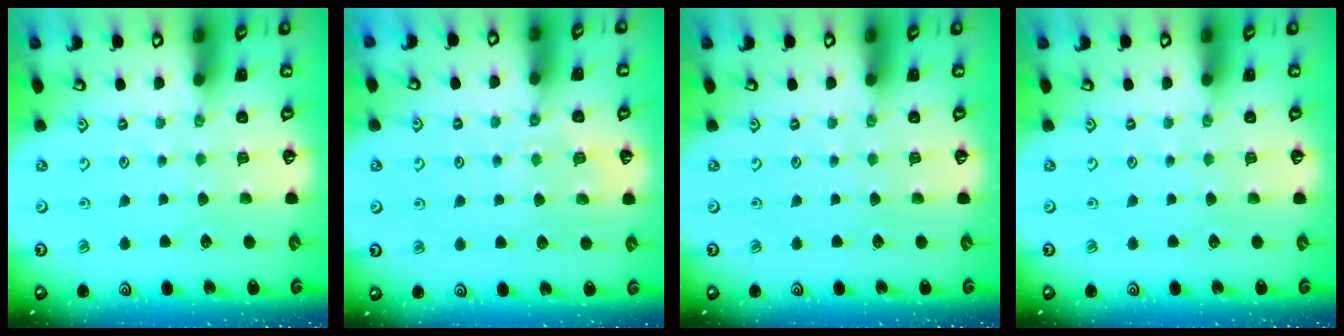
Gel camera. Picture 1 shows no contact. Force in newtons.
{"total": 5.5, "press": 5.4, "slide": 0.9}
{"total": 0.0}
{"total": 0.0}